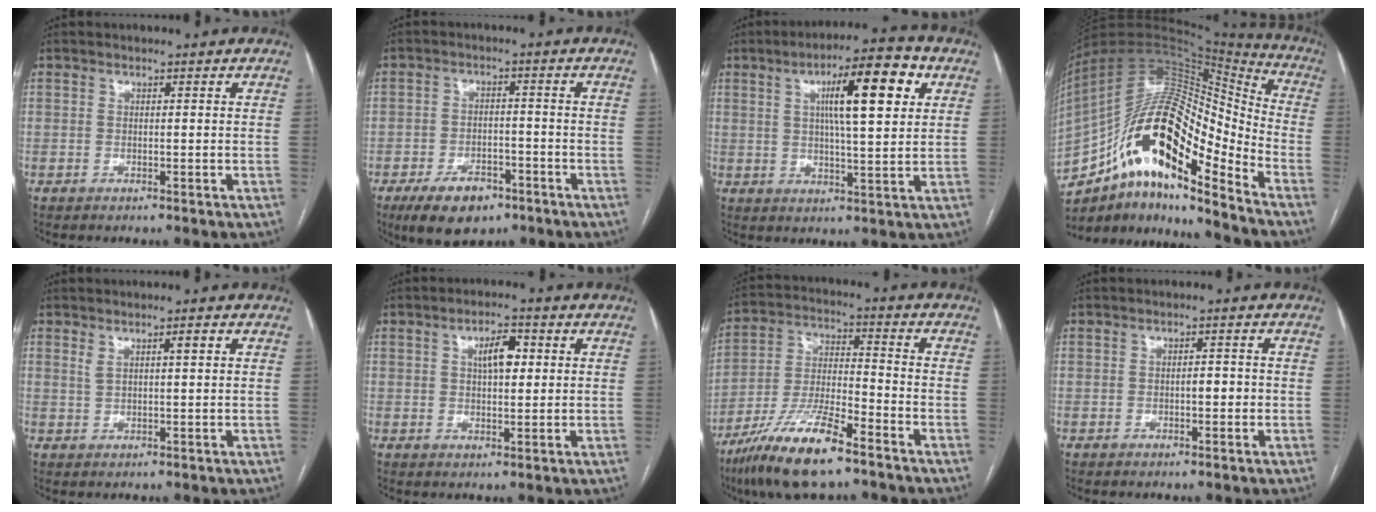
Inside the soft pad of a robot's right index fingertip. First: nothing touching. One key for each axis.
{"total": 8.1, "fx": -5.2, "fy": 4.1, "fz": 4.8, "tx": -0.084, "ty": -0.004, "tz": -0.081}
{"total": 12.5, "fx": 4.3, "fy": 2.1, "fz": 11.5, "tx": -0.180, "ty": 0.019, "tz": 0.065}
{"total": 22.1, "fx": -11.7, "fy": 6.0, "fz": 17.7, "tx": -0.313, "ty": 0.036, "tz": -0.197}
{"total": 2.5, "fx": 1.2, "fy": 0.4, "fz": 2.1, "tx": -0.038, "ty": 0.006, "tz": 0.024}
{"total": 4.9, "fx": 1.4, "fy": 2.0, "fz": 4.3, "tx": -0.070, "ty": 0.011, "tz": 0.023}
{"total": 14.1, "fx": -9.4, "fy": 2.5, "fz": 10.2, "tx": -0.205, "ty": -0.017, "tz": -0.170}
{"total": 1.8, "fx": -0.4, "fy": 0.8, "fz": 1.6, "tx": -0.021, "ty": 0.004, "tz": -0.006}